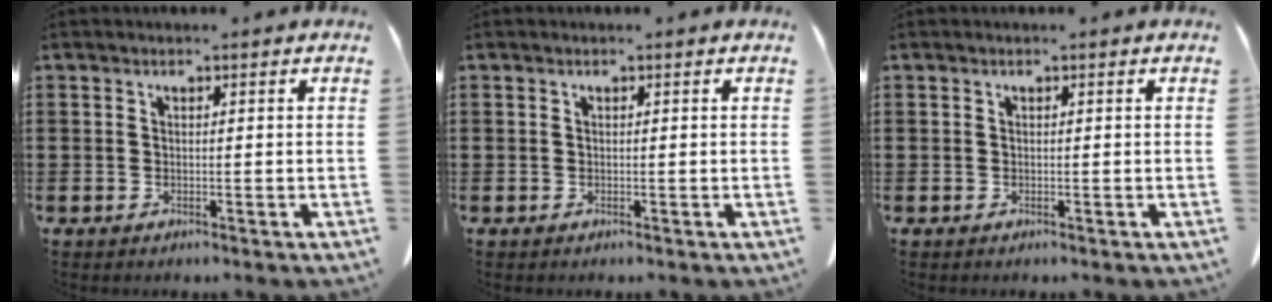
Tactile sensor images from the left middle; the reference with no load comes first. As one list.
[{"total": 0.0}, {"total": 0.0}]